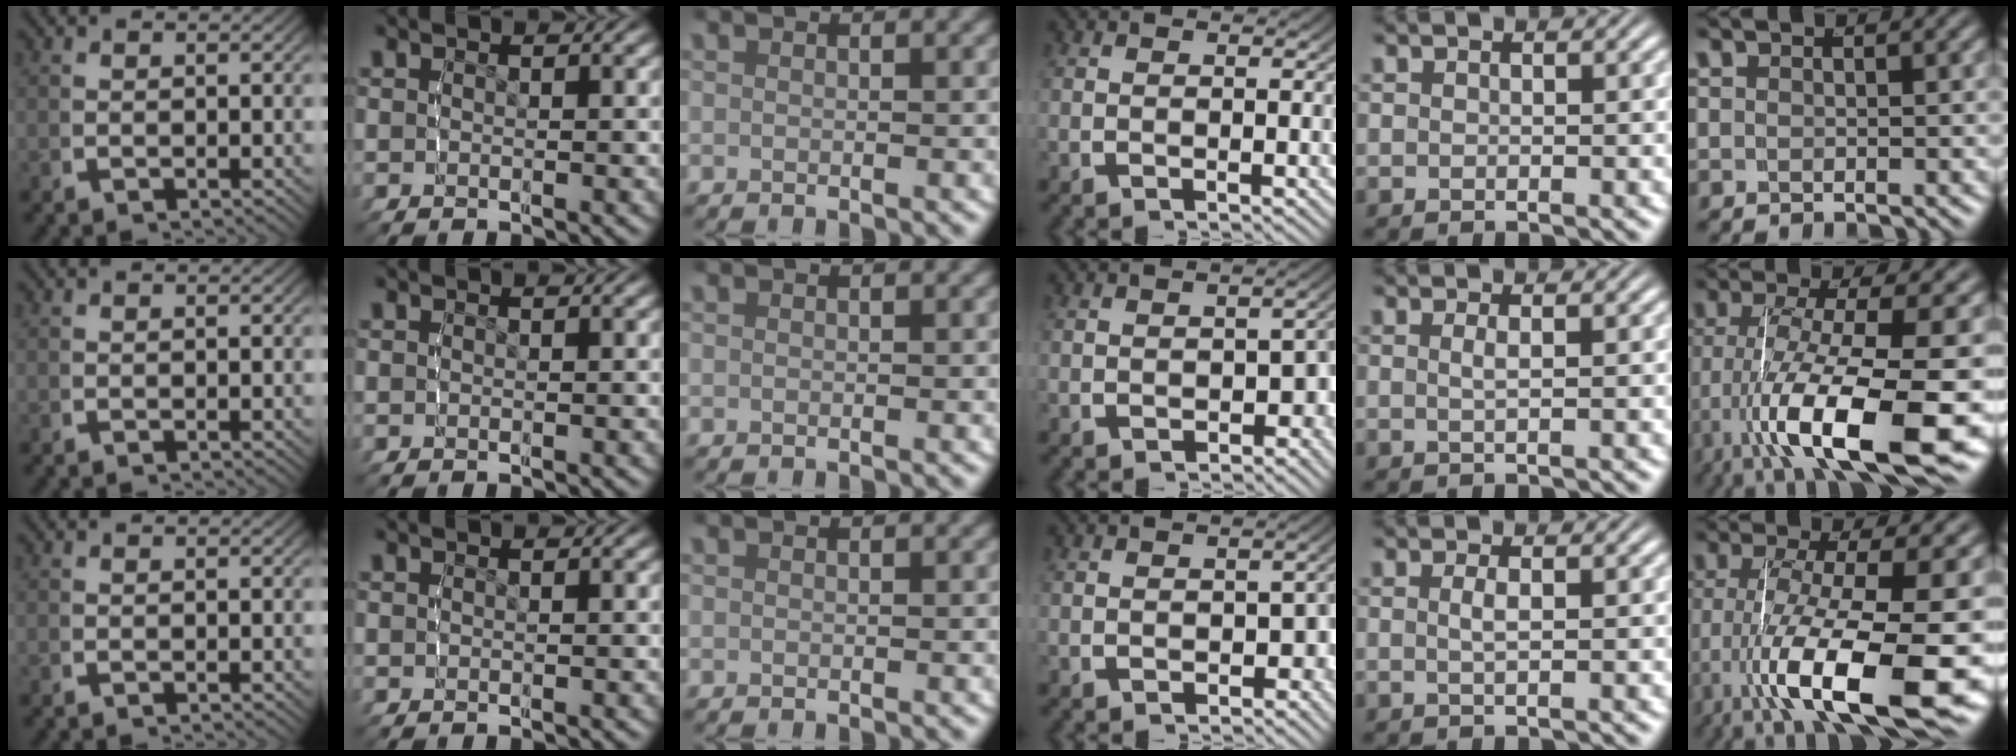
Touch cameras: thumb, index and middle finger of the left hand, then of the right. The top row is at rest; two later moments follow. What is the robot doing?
{"motion": "lift_and_place", "object": "condiment"}